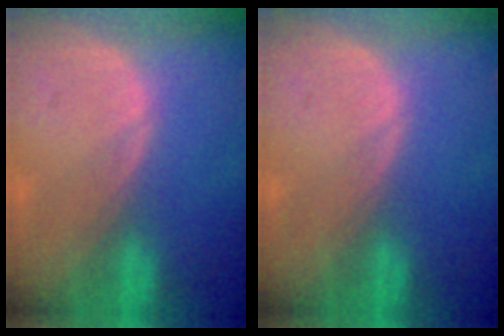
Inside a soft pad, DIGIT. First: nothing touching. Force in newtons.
{"total": 0.0}